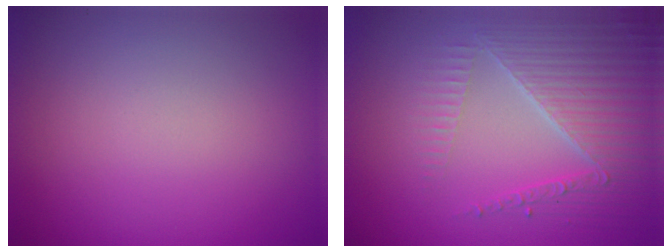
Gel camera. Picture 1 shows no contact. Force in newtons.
{"total": 4.7, "press": 4.2, "slide": 2.1}